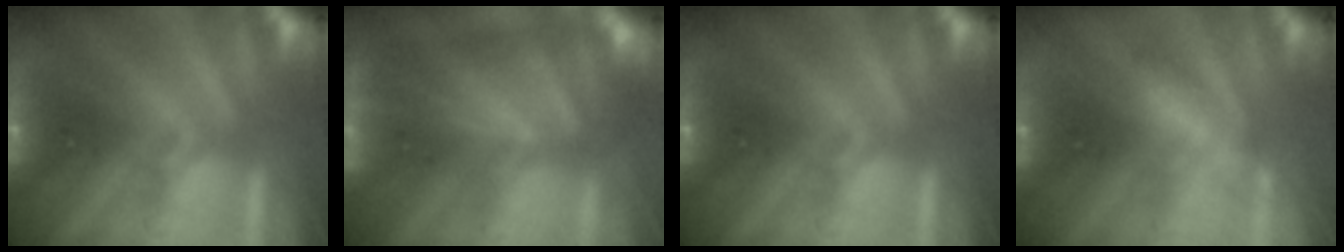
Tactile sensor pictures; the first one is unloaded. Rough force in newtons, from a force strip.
{"total": 4.8}
{"total": 0.0}
{"total": 2.8}